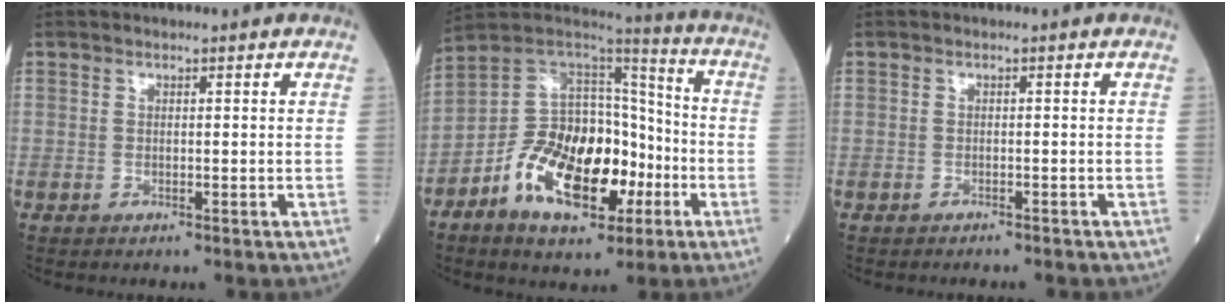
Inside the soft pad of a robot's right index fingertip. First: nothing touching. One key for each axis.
{"total": 18.8, "fx": -6.9, "fy": 9.2, "fz": 14.9, "tx": -0.276, "ty": 0.015, "tz": -0.111}
{"total": 2.5, "fx": -2.3, "fy": 0.8, "fz": 0.7, "tx": -0.018, "ty": -0.004, "tz": -0.025}